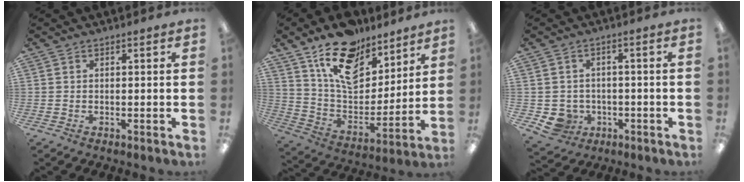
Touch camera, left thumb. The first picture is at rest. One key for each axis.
{"total": 17.2, "fx": 12.0, "fy": 9.5, "fz": 7.9, "tx": -0.134, "ty": -0.080, "tz": 0.217}
{"total": 4.7, "fx": -1.4, "fy": 4.4, "fz": 1.0, "tx": -0.037, "ty": 0.007, "tz": -0.021}